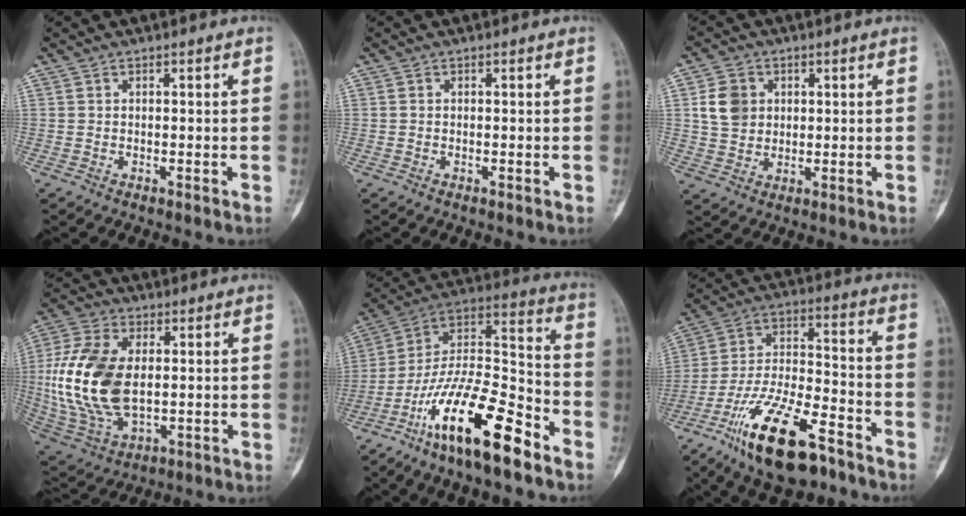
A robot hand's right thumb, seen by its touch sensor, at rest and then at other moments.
{"total": 0.0}
{"total": 7.1, "force": [1.7, 5.9, 3.6], "torque": [-0.051, -0.003, 0.032]}
{"total": 19.4, "force": [0.9, 11.2, 15.7], "torque": [-0.338, -0.009, 0.026]}
{"total": 21.2, "force": [-12.9, 6.0, 15.7], "torque": [-0.299, 0.074, -0.236]}
{"total": 19.3, "force": [-12.2, 6.8, 13.3], "torque": [-0.249, 0.070, -0.218]}